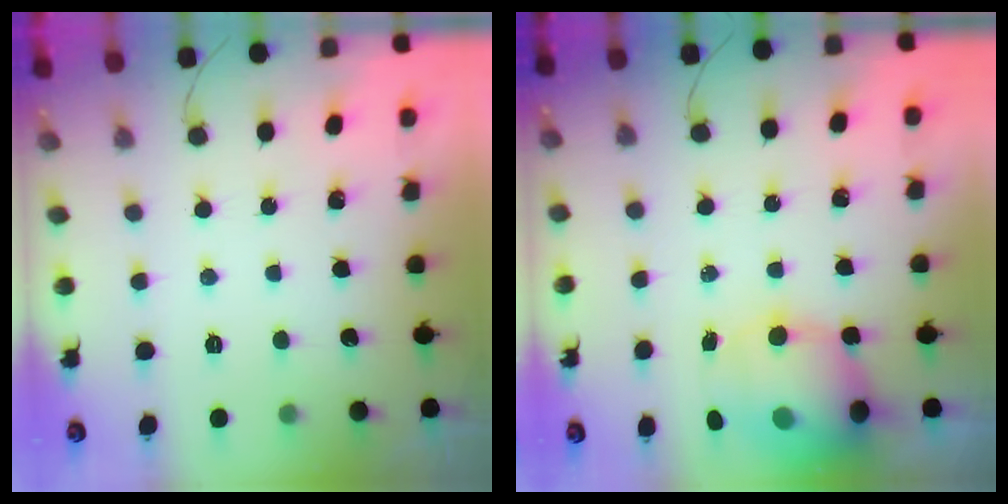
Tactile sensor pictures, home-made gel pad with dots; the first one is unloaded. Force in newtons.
{"total": 13.1, "press": 12.7, "slide": 3.4}